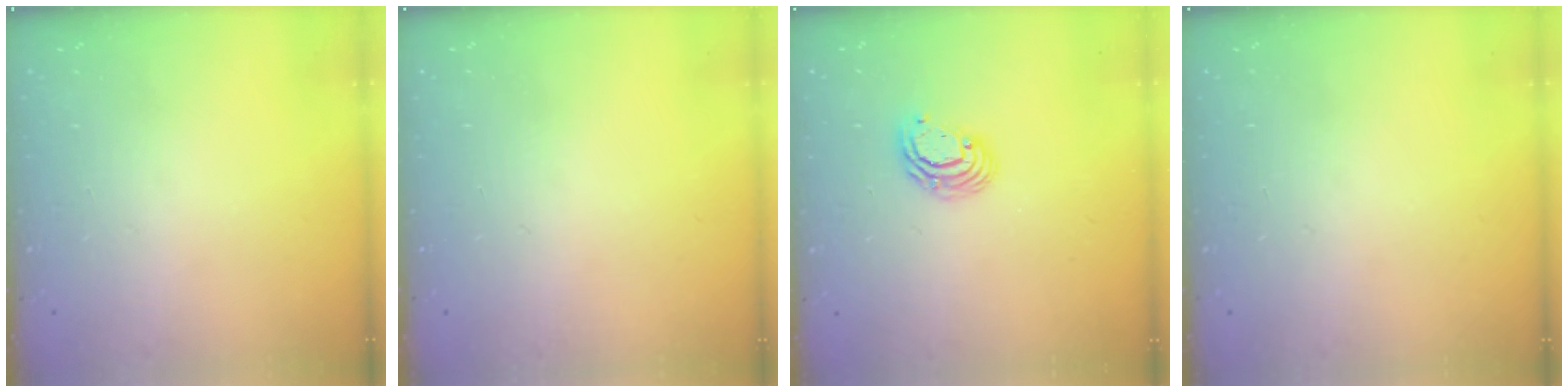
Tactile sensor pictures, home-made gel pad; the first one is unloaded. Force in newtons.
{"total": 0.0}
{"total": 5.4, "press": 5.4, "slide": 0.2}
{"total": 0.0}